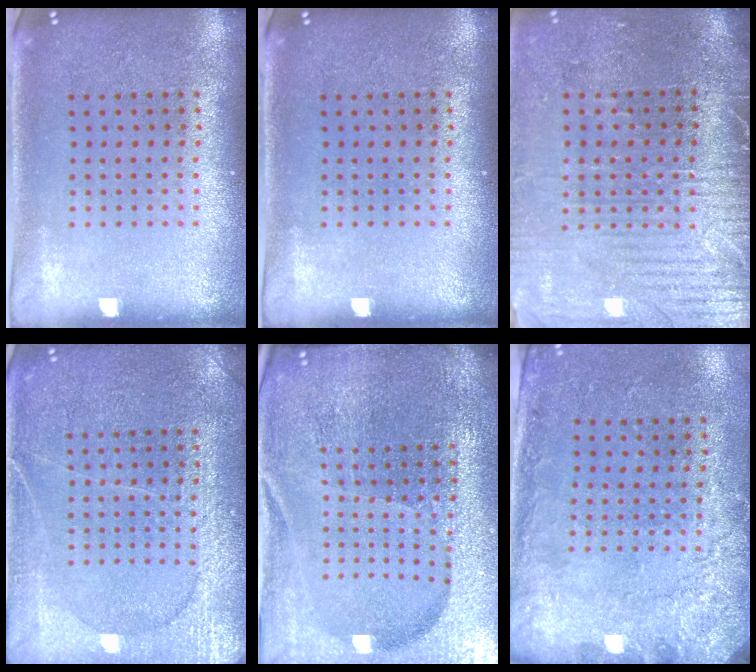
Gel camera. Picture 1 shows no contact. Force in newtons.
{"total": 0.0}
{"total": 3.6, "press": 3.3, "slide": 1.5}
{"total": 4.9, "press": 4.9, "slide": 0.6}
{"total": 5.2, "press": 4.8, "slide": 2.0}
{"total": 2.7, "press": 2.0, "slide": 1.8}